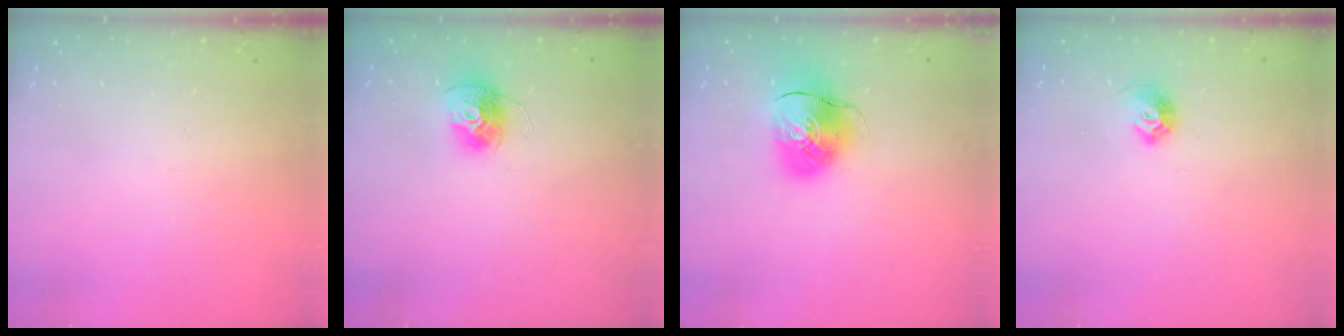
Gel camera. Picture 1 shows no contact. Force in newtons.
{"total": 12.1, "press": 12.1, "slide": 1.1}
{"total": 9.7, "press": 9.6, "slide": 1.4}
{"total": 7.0, "press": 7.0, "slide": 0.8}